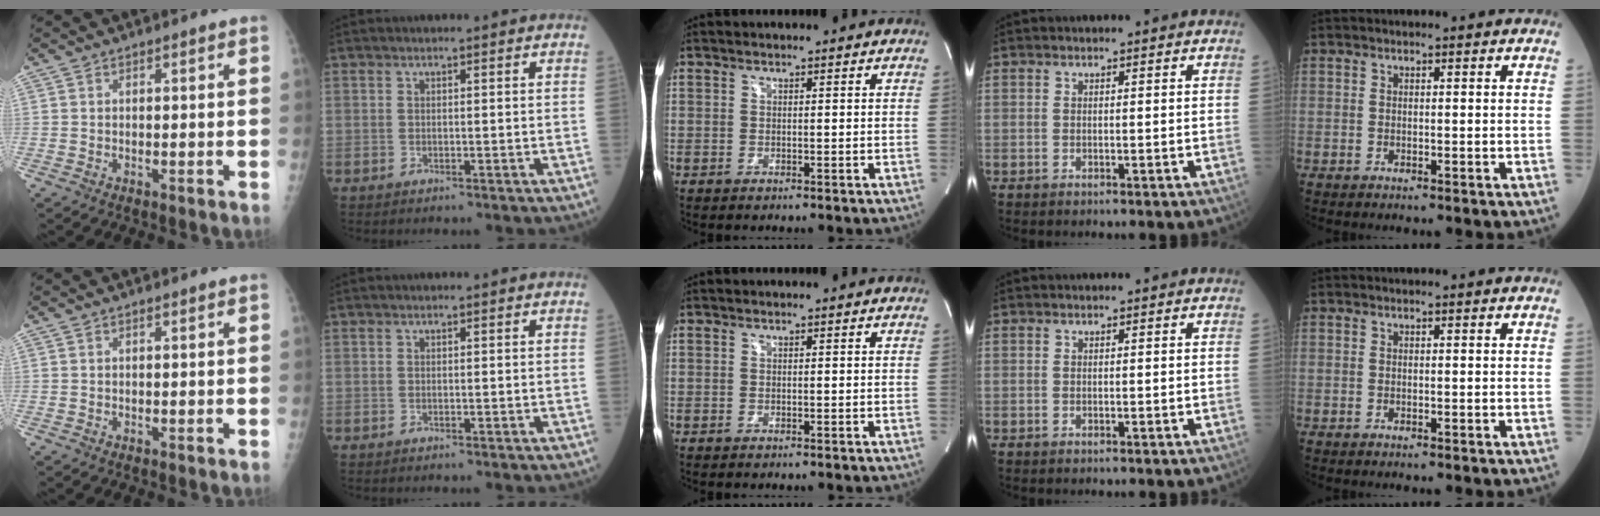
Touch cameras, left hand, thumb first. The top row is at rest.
{}